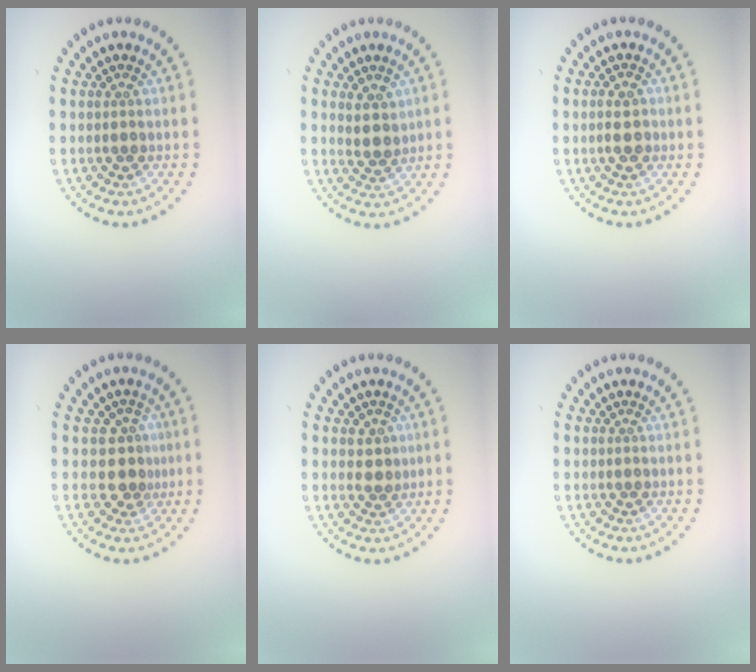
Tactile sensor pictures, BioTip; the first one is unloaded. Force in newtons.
{"total": 2.4, "press": 2.1, "slide": 1.1}
{"total": 2.1, "press": 2.1, "slide": 0.2}
{"total": 2.5, "press": 2.1, "slide": 1.3}
{"total": 1.9, "press": 1.8, "slide": 0.7}
{"total": 0.0}